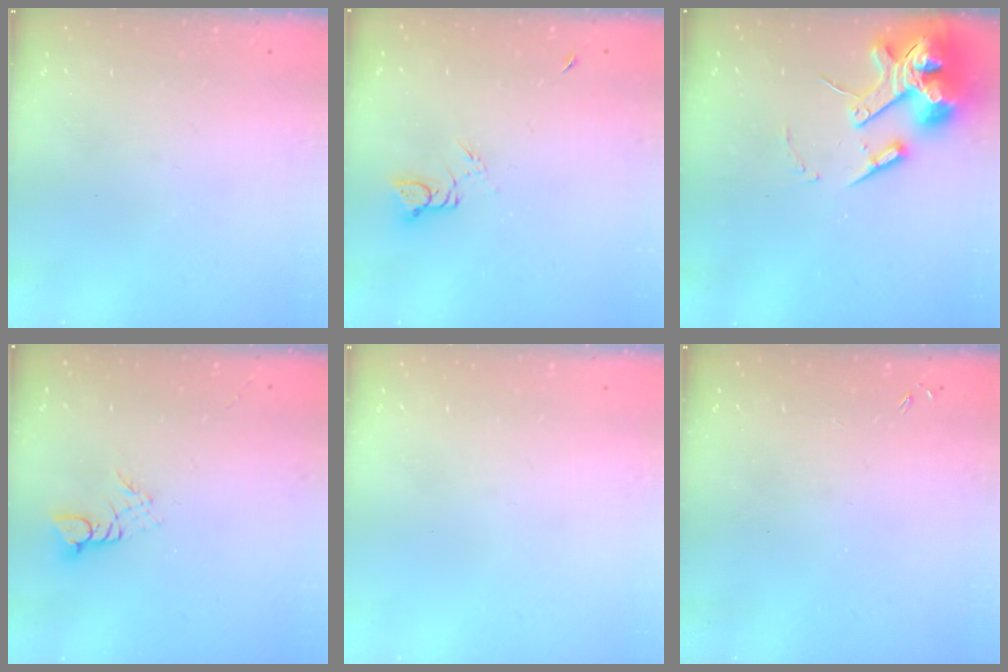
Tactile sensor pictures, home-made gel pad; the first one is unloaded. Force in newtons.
{"total": 3.7, "press": 3.7, "slide": 0.3}
{"total": 16.2, "press": 16.1, "slide": 1.9}
{"total": 2.7, "press": 2.7, "slide": 0.4}
{"total": 0.0}
{"total": 0.0}